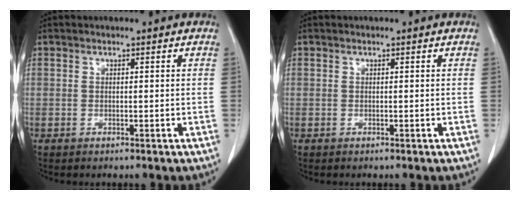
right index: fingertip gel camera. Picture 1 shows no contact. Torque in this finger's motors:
{"motor_torque": [0.00, 0.00, 0.00, 0.00]}